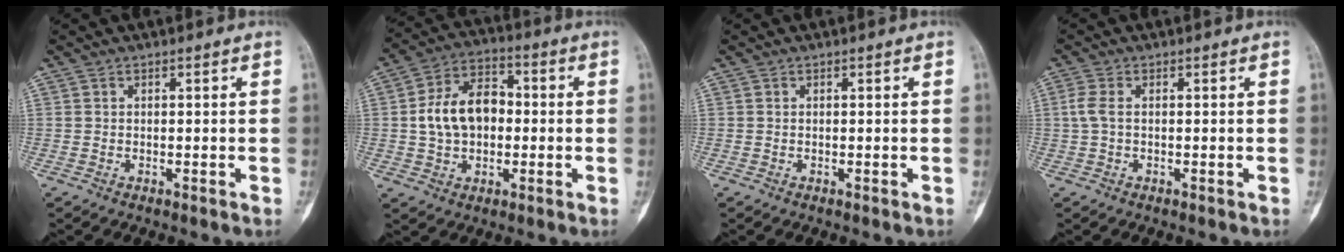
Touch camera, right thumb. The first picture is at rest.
{"total": 11.9, "force": [0.0, 8.2, 8.6], "torque": [-0.133, 0.025, -0.007]}
{"total": 0.0}
{"total": 2.5, "force": [0.0, 1.2, 2.2], "torque": [-0.059, 0.002, -0.003]}